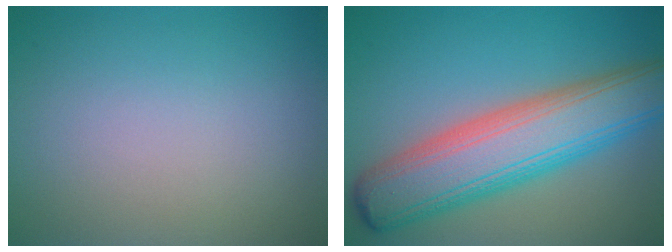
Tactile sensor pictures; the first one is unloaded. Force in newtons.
{"total": 10.0, "press": 10.0, "slide": 0.6}